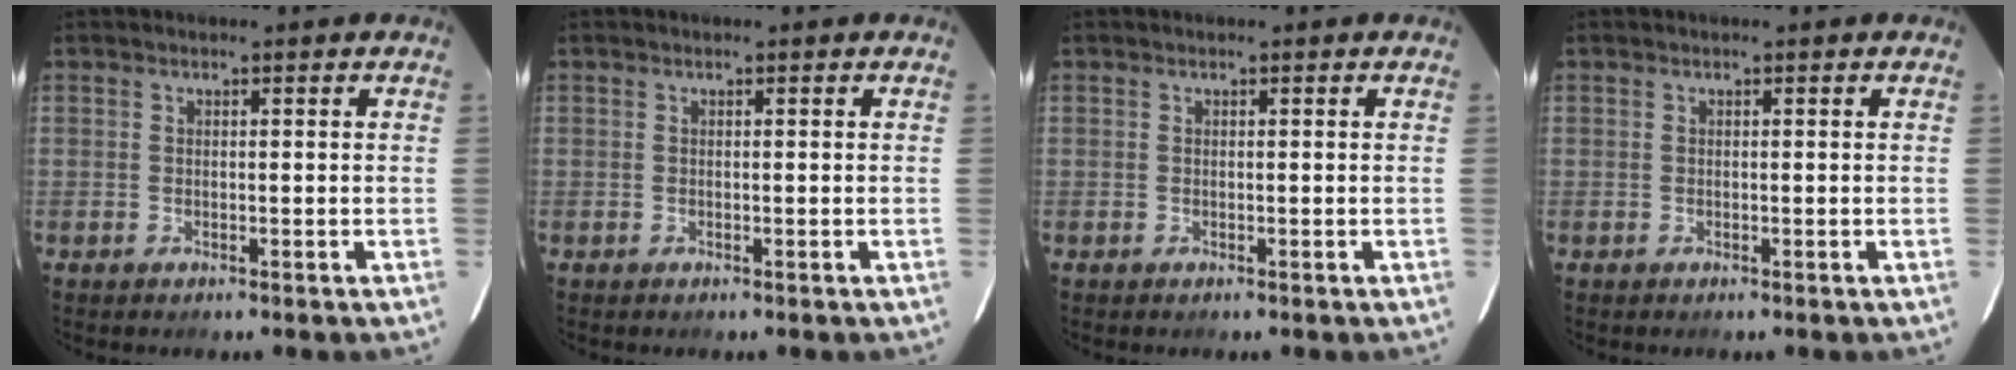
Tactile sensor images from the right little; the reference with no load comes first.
{"total": 0.0}
{"total": 0.0}
{"total": 0.0}